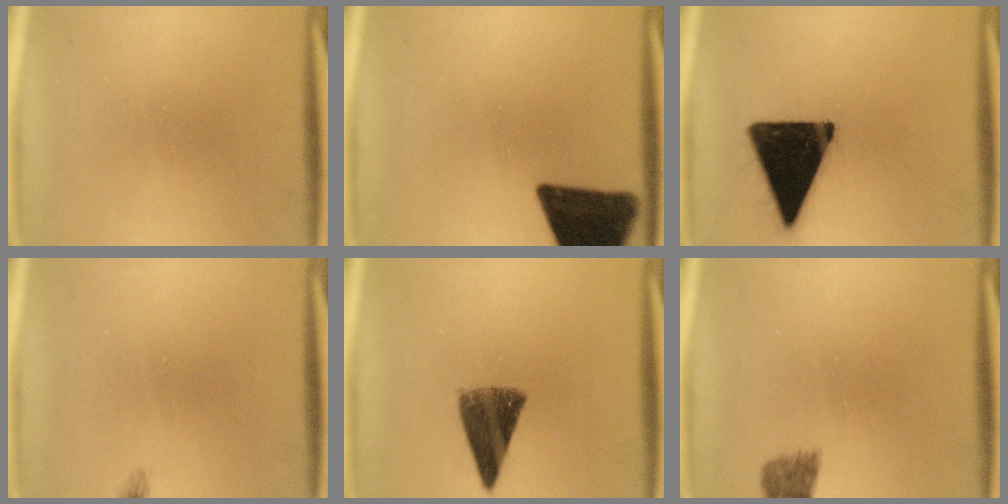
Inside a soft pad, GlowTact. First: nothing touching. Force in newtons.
{"total": 15.8}
{"total": 18.1}
{"total": 0.9}
{"total": 8.8}
{"total": 1.9}